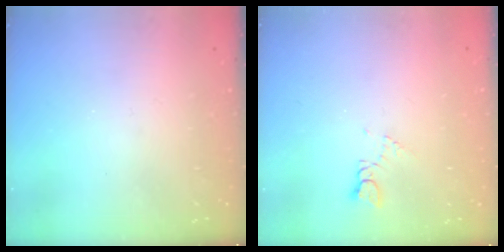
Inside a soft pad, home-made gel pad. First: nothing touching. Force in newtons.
{"total": 2.7, "press": 2.7, "slide": 0.3}